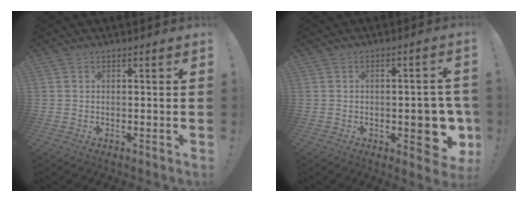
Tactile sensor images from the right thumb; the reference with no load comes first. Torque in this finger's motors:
{"motor_torque": [1.76, 1.99, 1.67, -0.86, 0.07]}